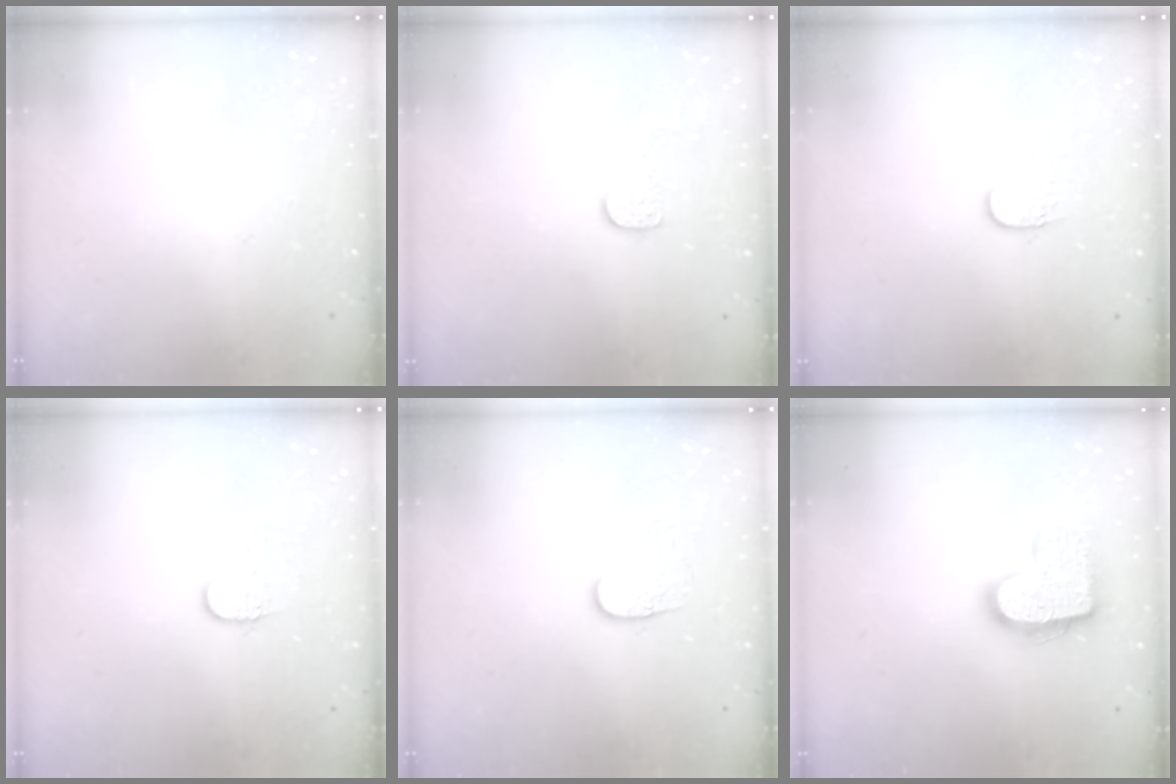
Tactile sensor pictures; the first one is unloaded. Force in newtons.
{"total": 6.1, "press": 6.1, "slide": 0.2}
{"total": 4.6, "press": 4.6, "slide": 0.5}
{"total": 5.8, "press": 5.8, "slide": 0.5}
{"total": 4.0, "press": 4.0, "slide": 0.4}
{"total": 15.0, "press": 15.0, "slide": 0.7}